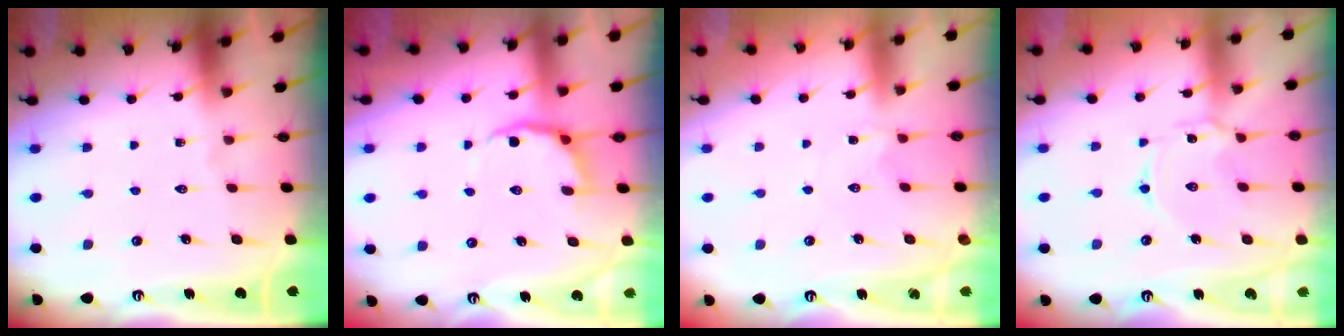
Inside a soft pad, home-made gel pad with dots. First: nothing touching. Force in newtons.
{"total": 4.4, "press": 3.6, "slide": 2.5}
{"total": 2.2, "press": 2.2, "slide": 0.3}
{"total": 2.1, "press": 2.1, "slide": 0.3}